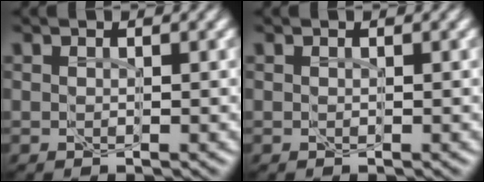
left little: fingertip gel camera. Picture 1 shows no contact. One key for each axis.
{"total": 0.0}